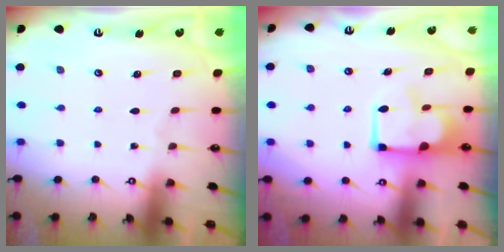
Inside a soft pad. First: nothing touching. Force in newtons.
{"total": 8.9, "press": 8.9, "slide": 0.5}